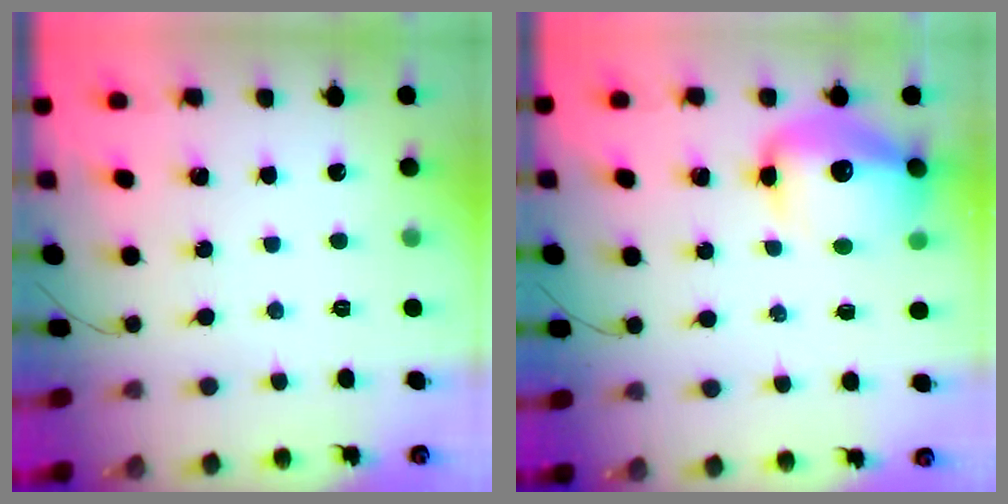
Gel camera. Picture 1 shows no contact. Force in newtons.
{"total": 14.0, "press": 13.4, "slide": 3.9}